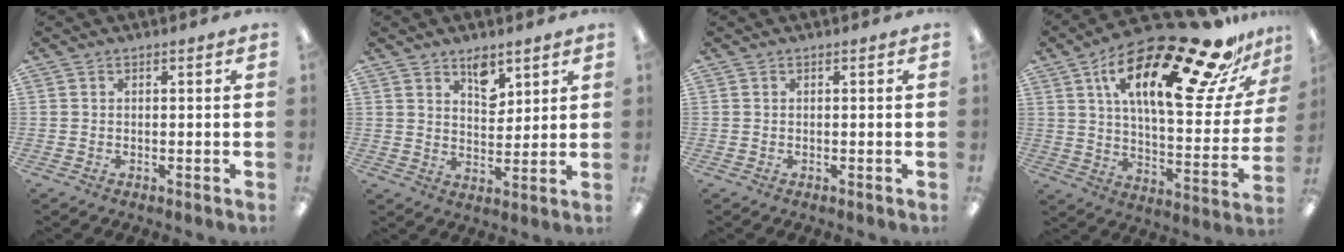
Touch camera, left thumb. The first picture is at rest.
{"total": 6.3, "force": [4.6, 3.2, 2.8], "torque": [-0.020, -0.027, 0.076]}
{"total": 0.0}
{"total": 29.2, "force": [17.6, 9.0, 21.5], "torque": [-0.327, -0.105, 0.276]}